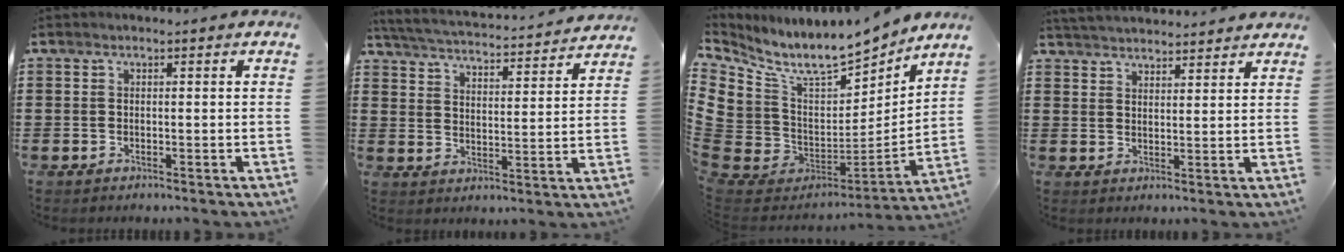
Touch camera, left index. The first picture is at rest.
{"total": 3.5, "force": [3.4, -0.4, 0.8], "torque": [-0.035, -0.031, 0.049]}
{"total": 8.9, "force": [7.3, 3.8, 3.3], "torque": [-0.094, -0.063, 0.129]}
{"total": 3.4, "force": [3.4, 0.0, 0.0], "torque": [-0.012, -0.011, 0.064]}